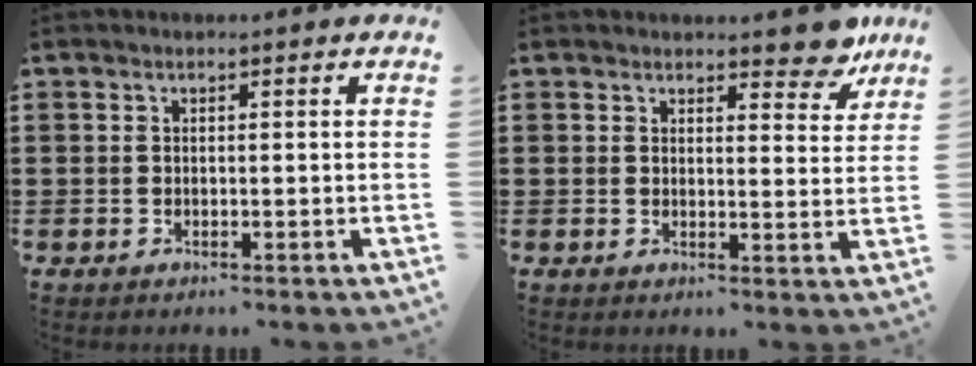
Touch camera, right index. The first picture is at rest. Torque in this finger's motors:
{"motor_torque": [0.01, 0.01, 0.06, 0.03]}